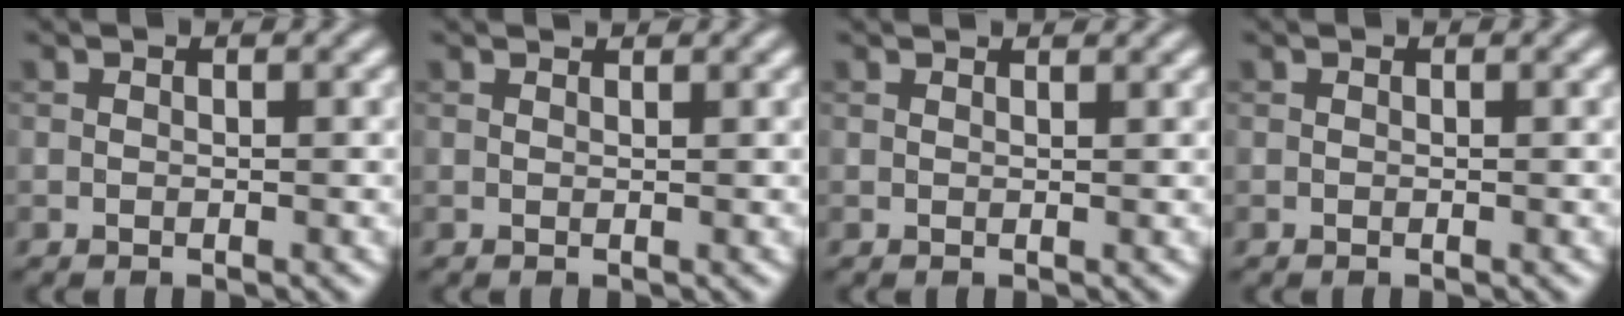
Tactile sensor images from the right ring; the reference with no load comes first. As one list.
[{"total": 0.7, "force": [0.7, 0.0, 0.1], "torque": [-0.005, -0.004, 0.009]}, {"total": 1.6, "force": [1.5, 0.3, 0.5], "torque": [-0.010, -0.002, 0.012]}, {"total": 0.0}]